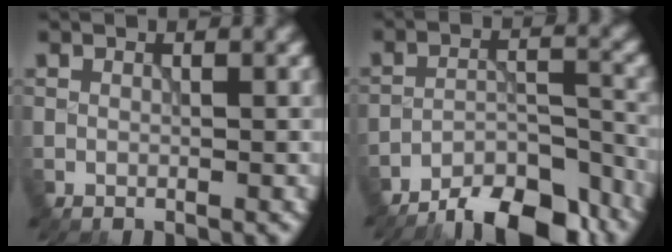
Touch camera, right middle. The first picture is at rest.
{"total": 10.0, "force": [-8.6, 2.7, 4.3], "torque": [-0.051, -0.004, -0.135]}